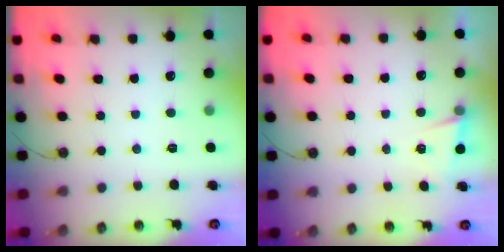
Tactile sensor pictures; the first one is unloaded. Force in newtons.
{"total": 2.6, "press": 1.9, "slide": 1.8}